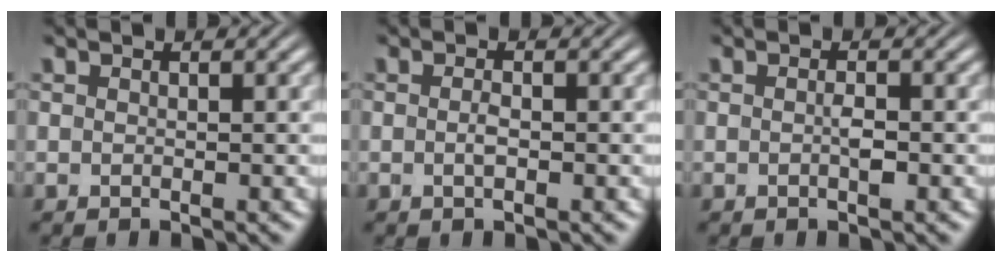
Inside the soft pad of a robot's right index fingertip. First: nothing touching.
{"total": 0.9, "force": [-0.3, -0.2, 0.8], "torque": [-0.013, -0.002, -0.007]}
{"total": 1.0, "force": [-0.2, 0.1, 1.0], "torque": [-0.015, -0.002, -0.007]}